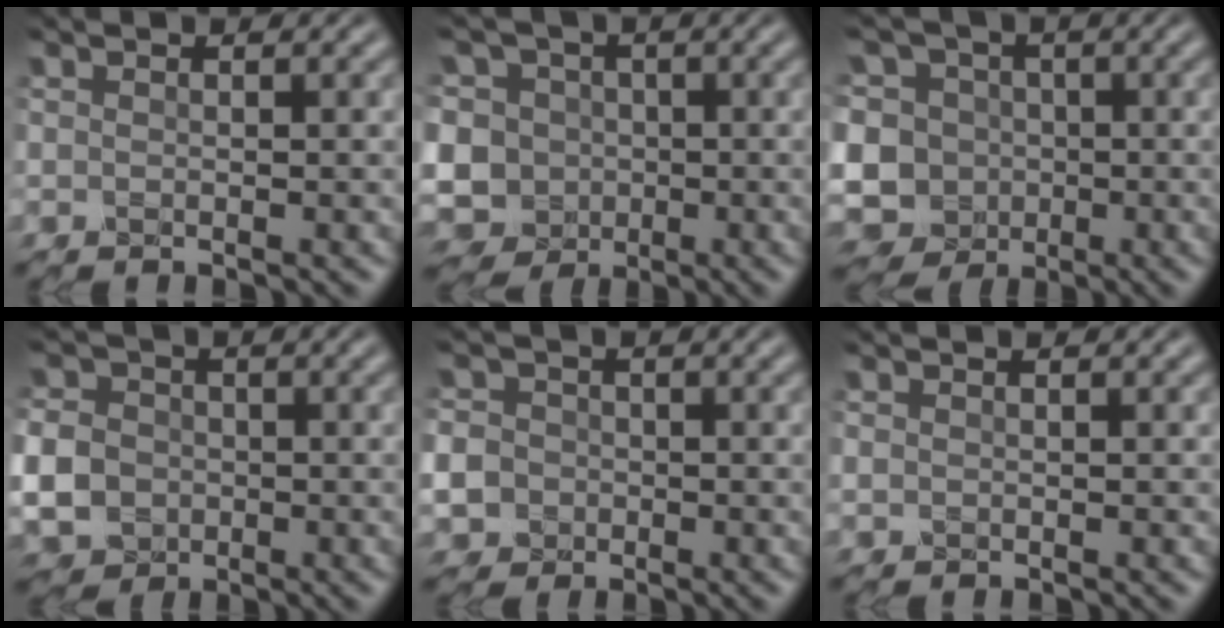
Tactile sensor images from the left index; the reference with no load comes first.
{"total": 12.6, "force": [-0.3, 11.9, 4.1], "torque": [-0.124, 0.005, -0.032]}
{"total": 14.4, "force": [-1.0, 13.6, 4.6], "torque": [-0.142, 0.004, -0.047]}
{"total": 5.8, "force": [-1.2, 5.1, 2.6], "torque": [-0.067, -0.010, -0.037]}
{"total": 8.3, "force": [-2.8, 7.4, 2.6], "torque": [-0.071, -0.017, -0.083]}
{"total": 0.6, "force": [0.0, 0.5, 0.2], "torque": [-0.003, -0.002, -0.001]}